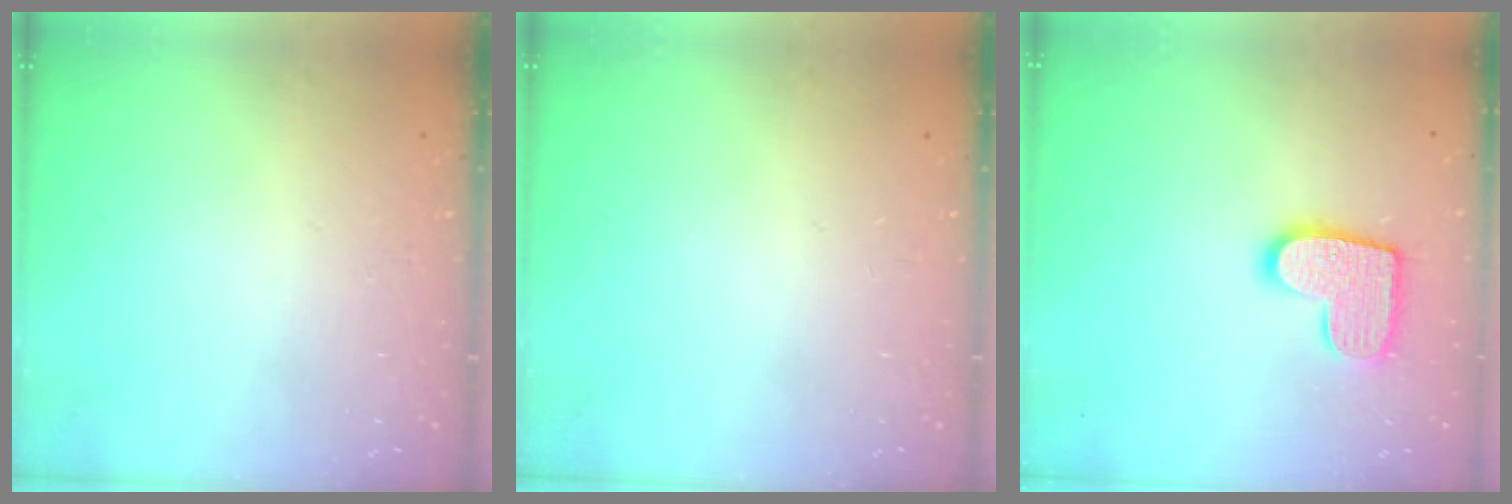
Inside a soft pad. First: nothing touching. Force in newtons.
{"total": 0.0}
{"total": 12.1, "press": 12.0, "slide": 0.6}